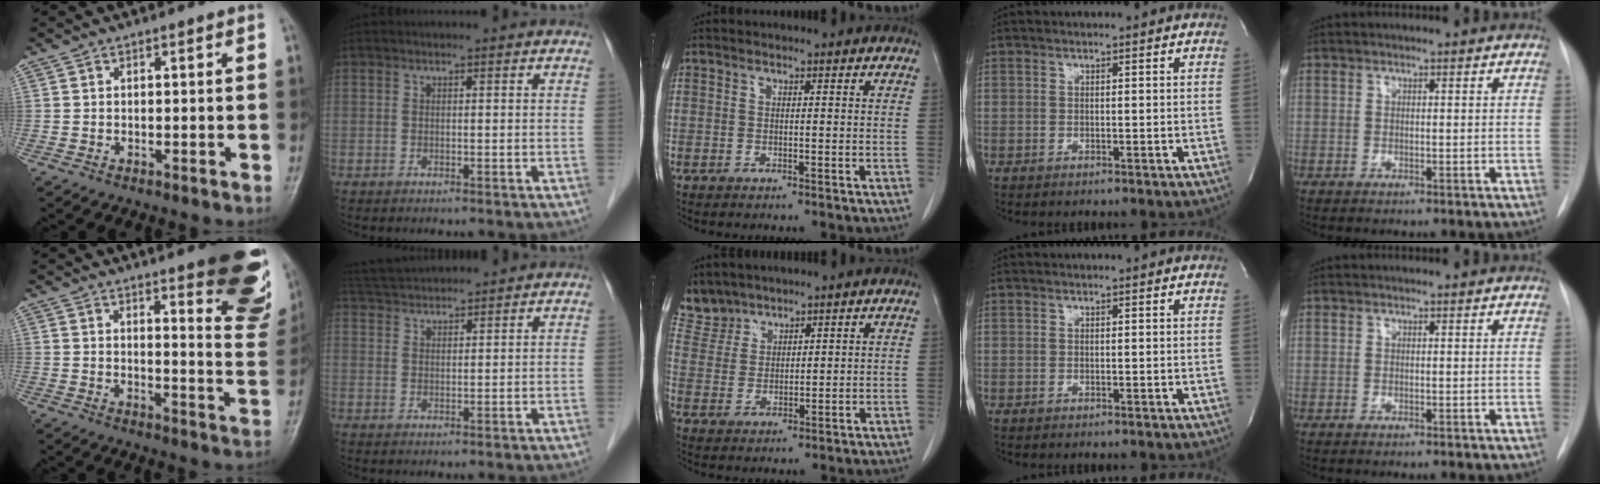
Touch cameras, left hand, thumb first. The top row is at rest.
{"thumb": {"total": 19.3, "force": [12.1, 4.8, 14.2], "torque": [-0.143, -0.070, 0.140]}, "index": {"total": 6.1, "force": [6.0, 0.1, 1.3], "torque": [-0.031, 0.036, 0.107]}, "middle": {"total": 4.6, "force": [4.3, 1.6, -0.5], "torque": [0.010, 0.004, 0.096]}}